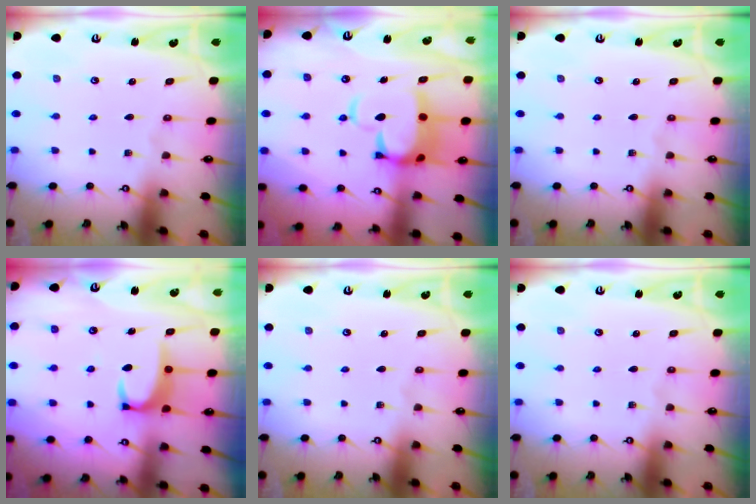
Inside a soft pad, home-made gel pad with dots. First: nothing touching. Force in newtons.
{"total": 8.4, "press": 8.1, "slide": 2.1}
{"total": 0.0}
{"total": 3.1, "press": 3.1, "slide": 0.5}
{"total": 0.0}
{"total": 0.0}